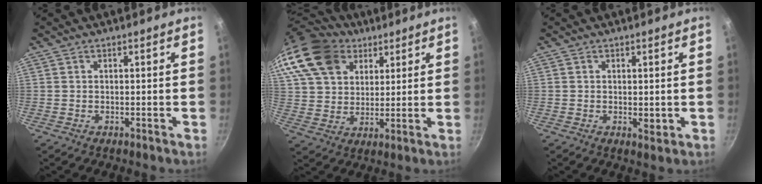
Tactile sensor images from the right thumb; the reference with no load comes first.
{"total": 21.3, "force": [11.5, 15.0, 9.8], "torque": [-0.205, 0.011, 0.215]}
{"total": 1.8, "force": [0.1, 1.0, 1.5], "torque": [-0.022, -0.004, 0.001]}